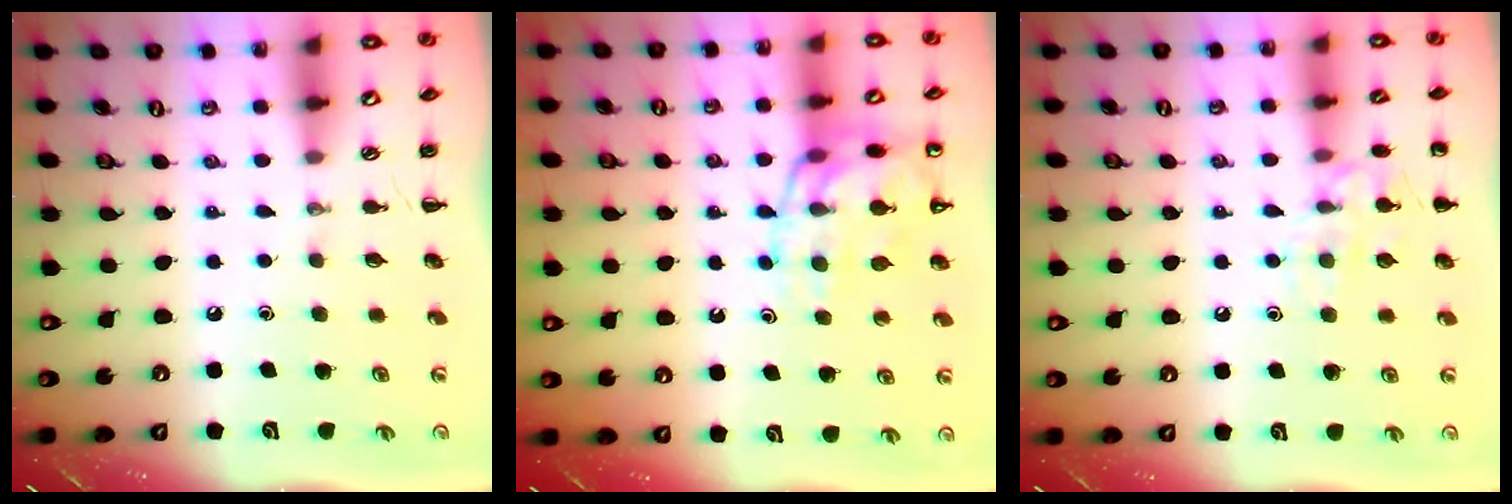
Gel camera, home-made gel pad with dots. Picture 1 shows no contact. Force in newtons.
{"total": 16.3, "press": 16.0, "slide": 2.8}
{"total": 10.3, "press": 10.2, "slide": 1.4}